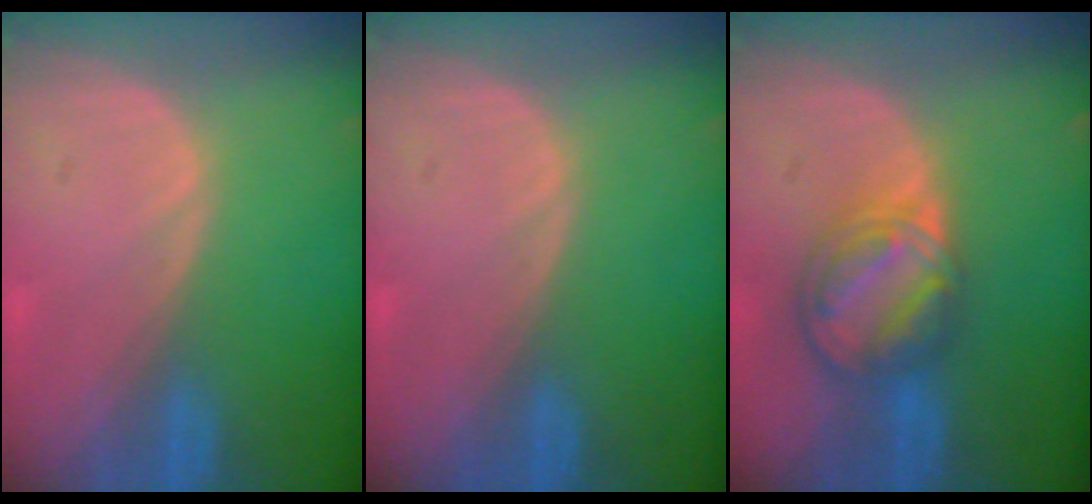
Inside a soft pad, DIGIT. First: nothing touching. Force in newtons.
{"total": 0.0}
{"total": 8.2, "press": 6.9, "slide": 4.4}